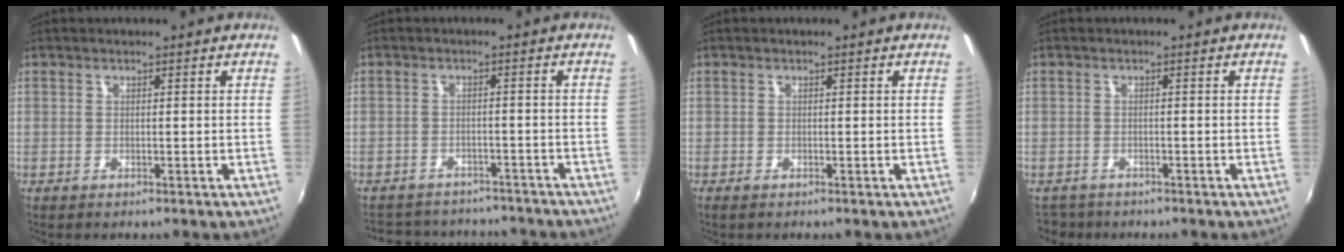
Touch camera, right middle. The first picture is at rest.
{"total": 15.2, "force": [-13.1, 5.8, 5.2], "torque": [-0.114, 0.010, -0.168]}
{"total": 0.5, "force": [-0.4, 0.2, 0.2], "torque": [-0.005, -0.004, -0.010]}
{"total": 2.9, "force": [-2.6, 1.4, 0.3], "torque": [-0.016, -0.009, -0.046]}